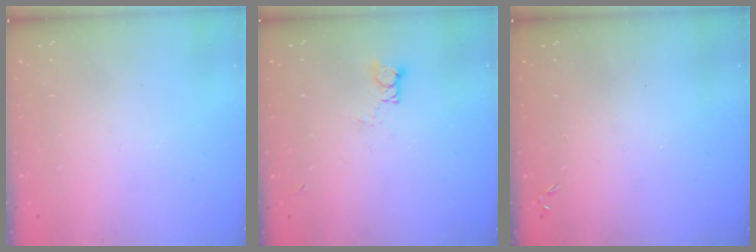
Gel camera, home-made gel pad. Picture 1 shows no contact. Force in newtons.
{"total": 3.6, "press": 3.5, "slide": 0.2}
{"total": 0.0}